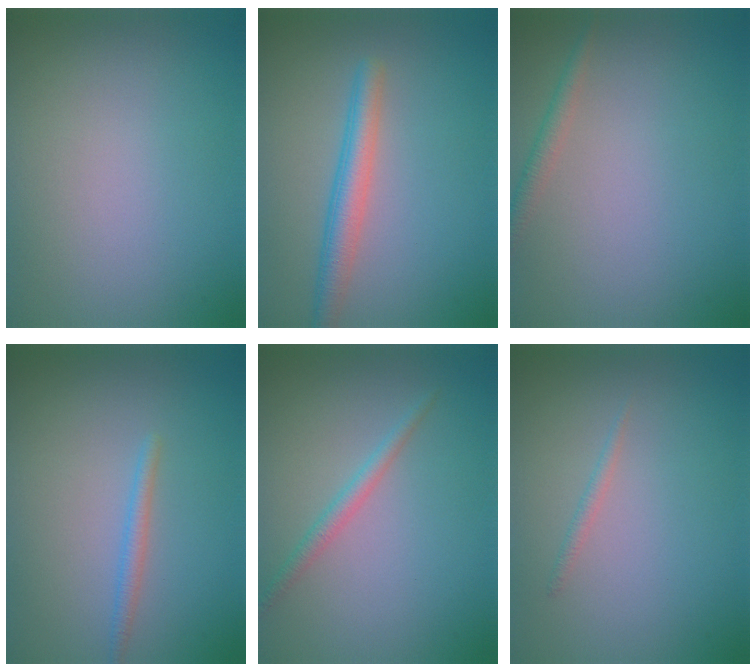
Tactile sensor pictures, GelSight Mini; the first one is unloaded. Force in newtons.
{"total": 3.3, "press": 3.3, "slide": 0.1}
{"total": 1.4, "press": 1.4, "slide": 0.0}
{"total": 1.4, "press": 1.4, "slide": 0.0}
{"total": 1.6, "press": 1.6, "slide": 0.1}
{"total": 0.7, "press": 0.7, "slide": 0.1}